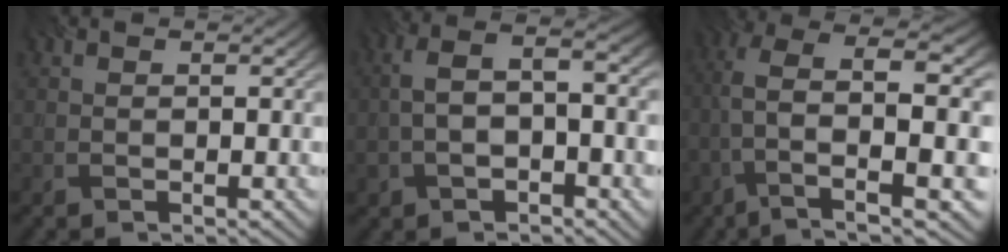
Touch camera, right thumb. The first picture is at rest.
{"total": 8.2, "force": [-0.9, 3.8, 7.1], "torque": [-0.147, 0.006, -0.018]}
{"total": 11.6, "force": [1.1, 3.6, 10.9], "torque": [-0.212, 0.015, 0.020]}